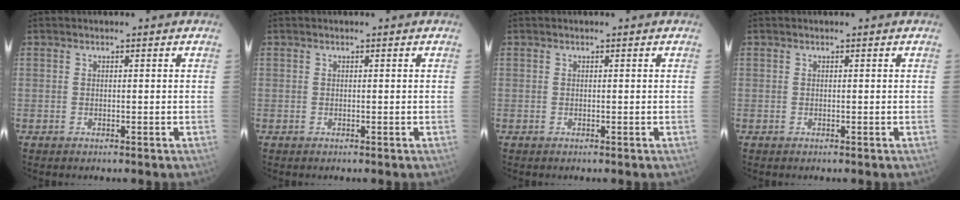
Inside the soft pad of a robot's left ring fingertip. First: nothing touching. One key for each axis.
{"total": 0.0}
{"total": 0.0}
{"total": 0.0}